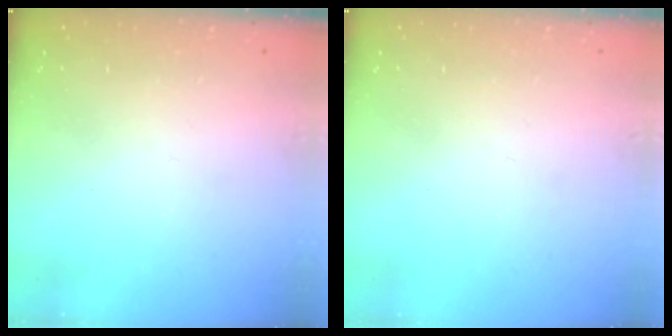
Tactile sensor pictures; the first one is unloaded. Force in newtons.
{"total": 0.5, "press": 0.5, "slide": 0.1}